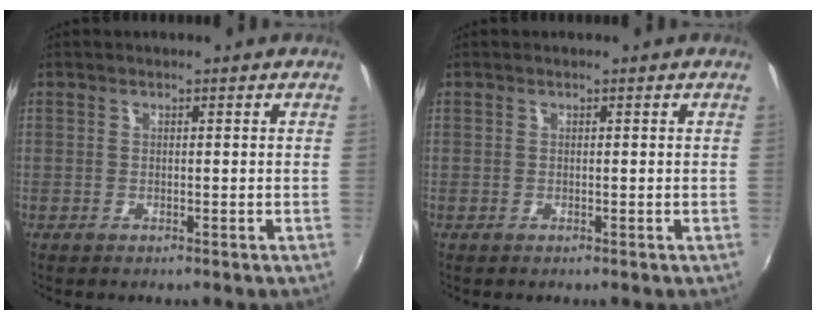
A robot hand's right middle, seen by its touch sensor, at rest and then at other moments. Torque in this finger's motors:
{"motor_torque": [0.00, 0.00, 0.00, 0.00]}